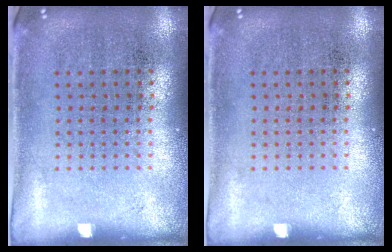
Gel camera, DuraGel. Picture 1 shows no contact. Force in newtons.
{"total": 0.0}